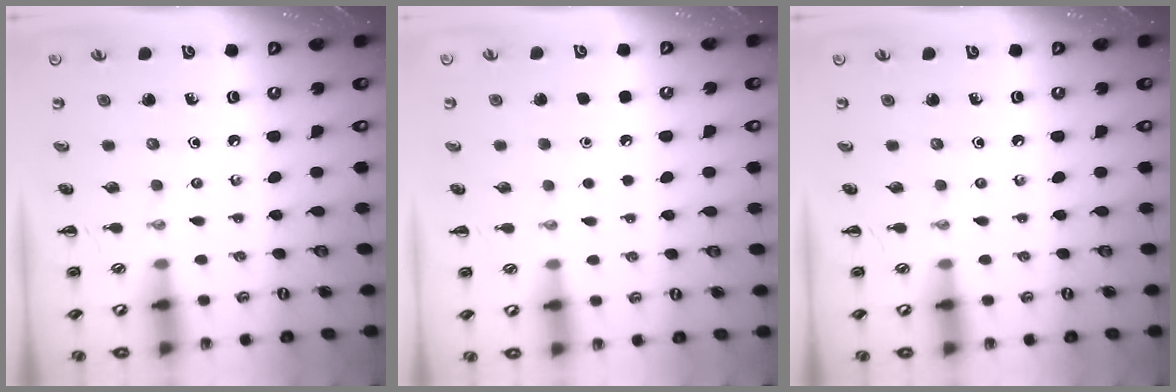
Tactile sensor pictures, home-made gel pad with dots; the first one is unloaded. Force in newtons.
{"total": 1.5, "press": 1.5, "slide": 0.1}
{"total": 0.0}